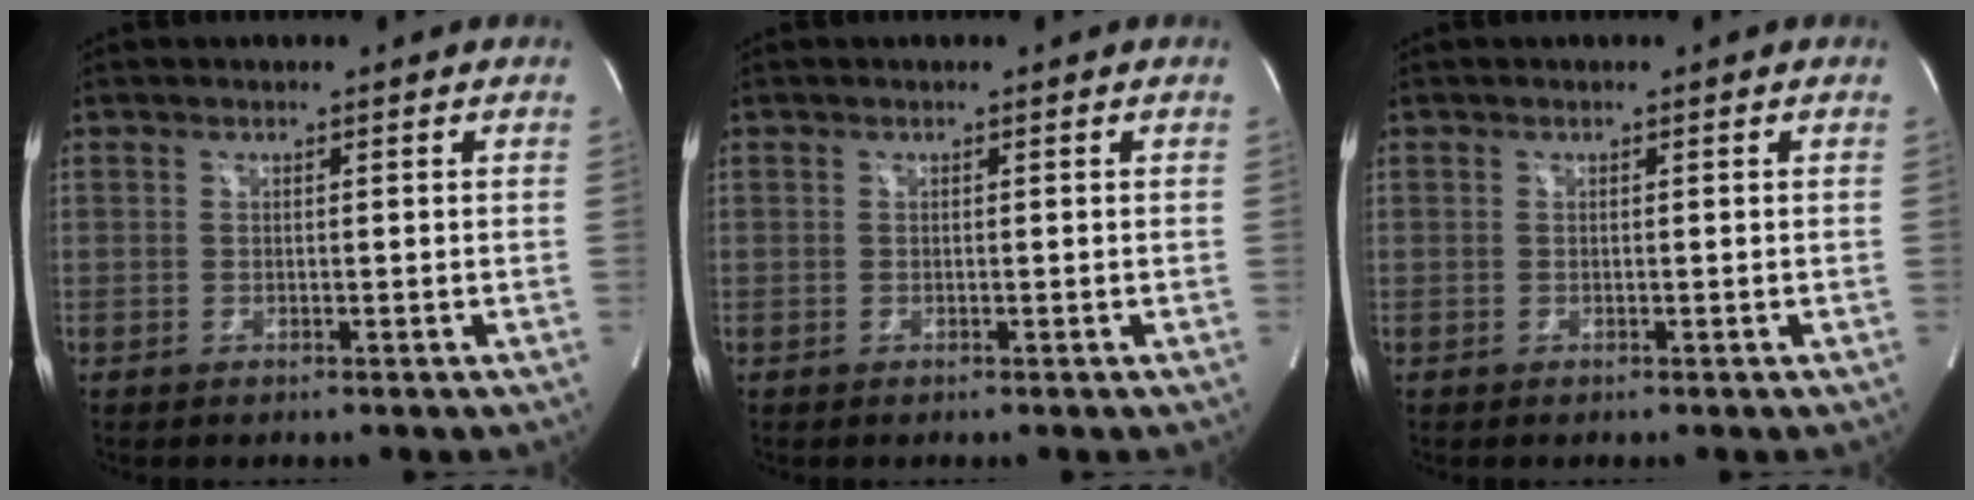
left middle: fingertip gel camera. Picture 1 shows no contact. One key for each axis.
{"total": 0.0}
{"total": 0.0}